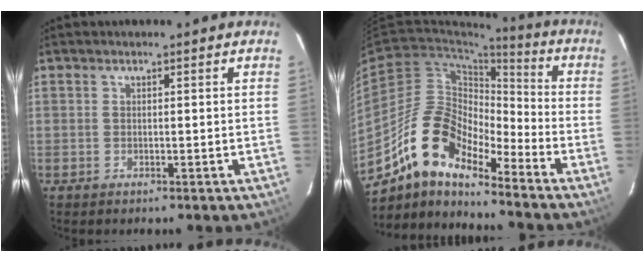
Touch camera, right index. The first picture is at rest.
{"total": 14.9, "force": [-11.6, 5.1, 7.9], "torque": [-0.136, 0.002, -0.229]}